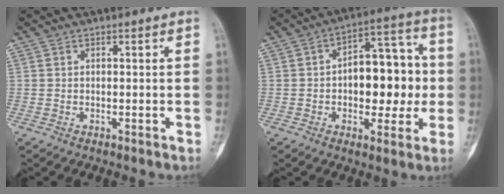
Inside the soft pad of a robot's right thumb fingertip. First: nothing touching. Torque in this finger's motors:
{"motor_torque": [1.55, 1.55, 0.20, -0.07, 0.07]}